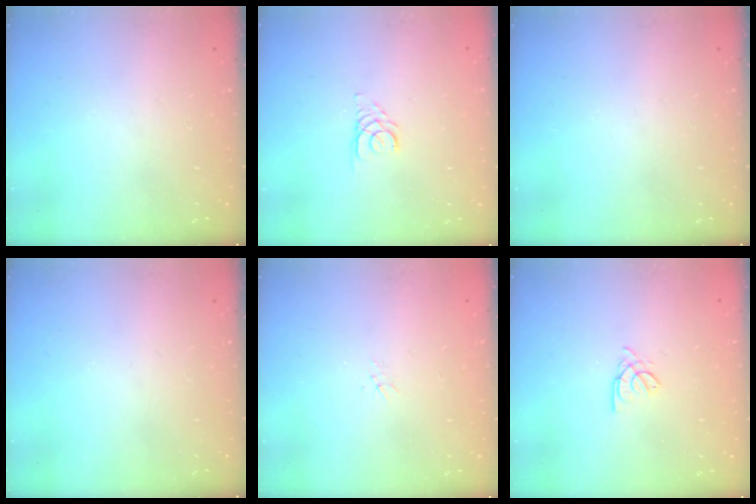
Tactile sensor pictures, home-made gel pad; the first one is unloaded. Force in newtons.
{"total": 2.6, "press": 2.6, "slide": 0.2}
{"total": 0.0}
{"total": 0.0}
{"total": 1.5, "press": 1.5, "slide": 0.2}
{"total": 2.0, "press": 2.0, "slide": 0.4}